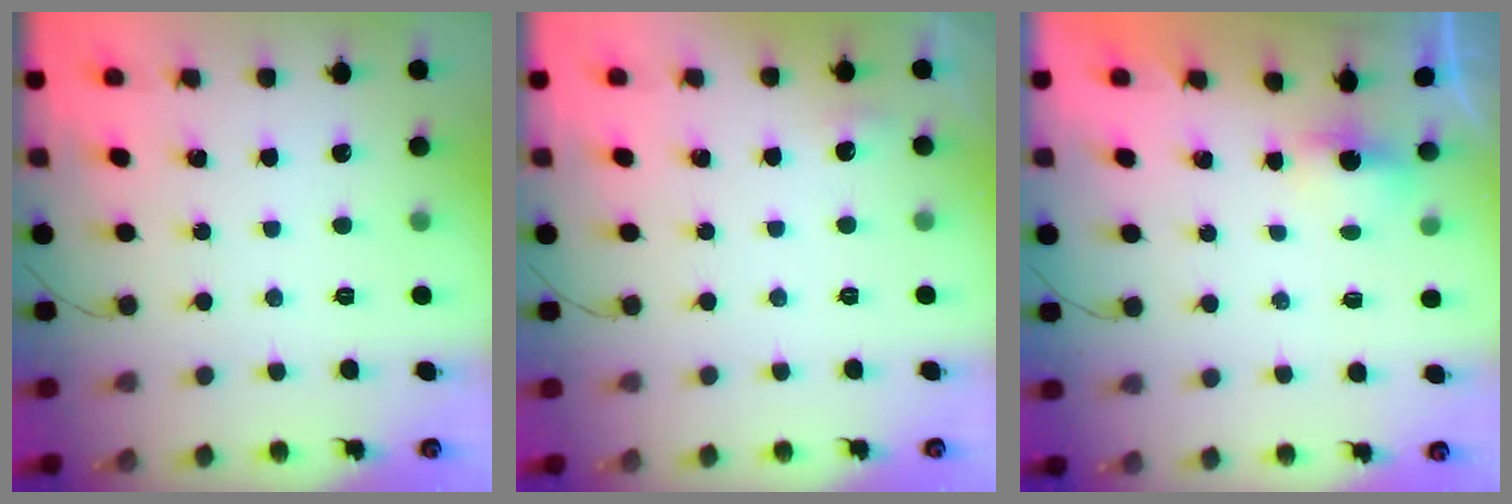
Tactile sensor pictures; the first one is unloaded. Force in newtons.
{"total": 3.7, "press": 3.4, "slide": 1.6}
{"total": 2.7, "press": 2.6, "slide": 0.7}